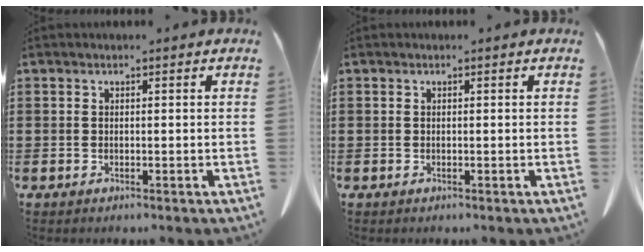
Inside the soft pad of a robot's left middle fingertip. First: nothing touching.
{"total": 0.0}